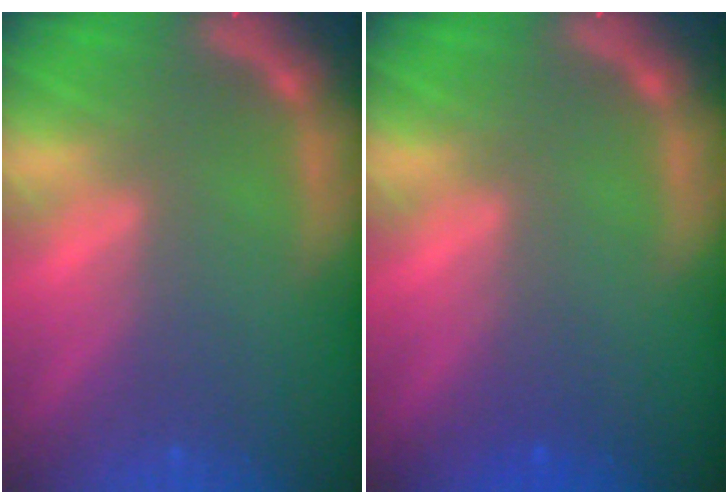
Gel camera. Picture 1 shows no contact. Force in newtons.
{"total": 0.9}